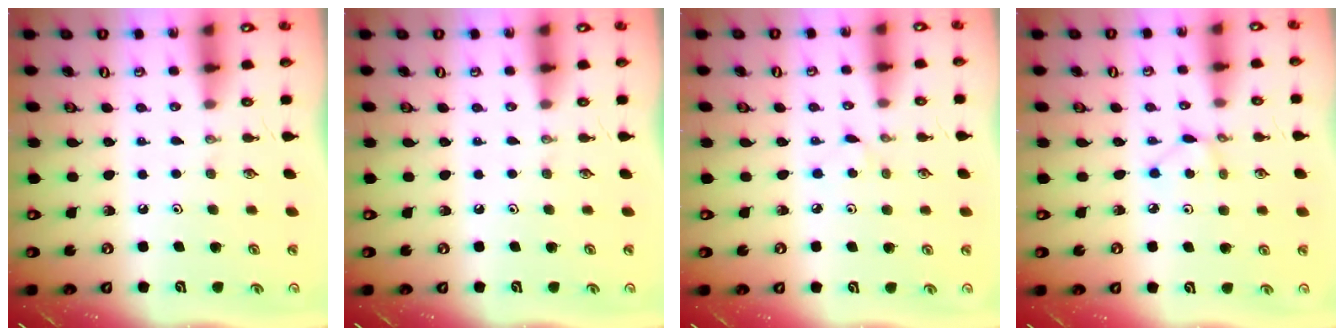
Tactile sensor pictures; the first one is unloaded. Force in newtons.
{"total": 0.0}
{"total": 2.3, "press": 2.3, "slide": 0.3}
{"total": 2.2, "press": 2.2, "slide": 0.3}